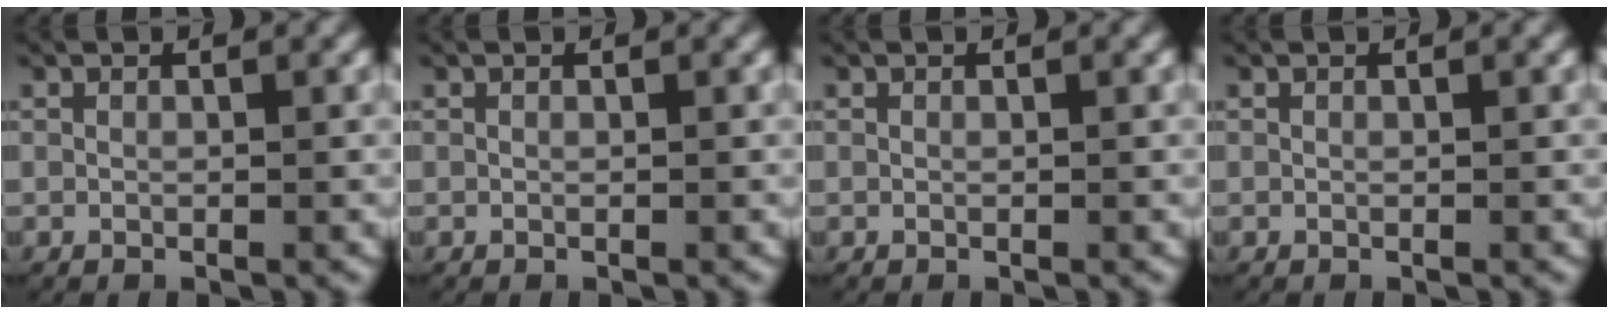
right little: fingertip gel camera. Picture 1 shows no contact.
{"total": 0.0}
{"total": 0.0}
{"total": 0.0}